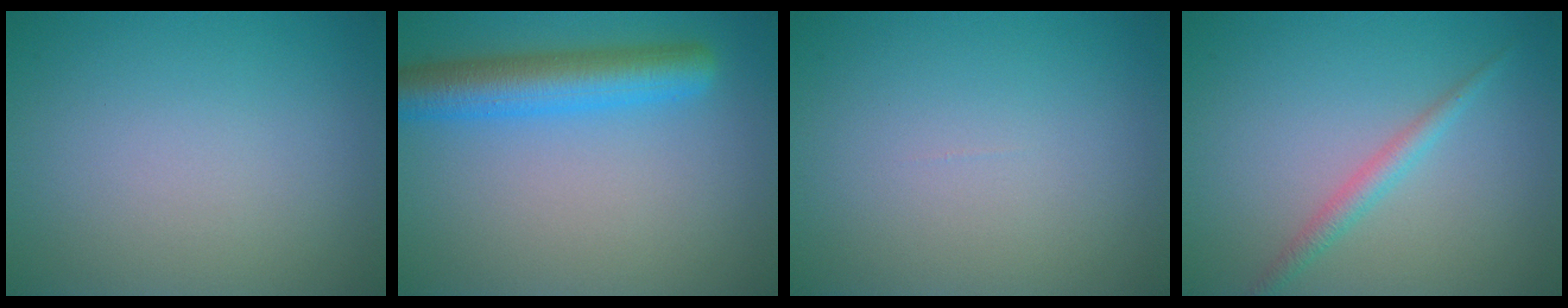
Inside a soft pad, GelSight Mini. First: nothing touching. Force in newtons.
{"total": 5.7, "press": 5.7, "slide": 0.3}
{"total": 0.0}
{"total": 1.8, "press": 1.8, "slide": 0.0}